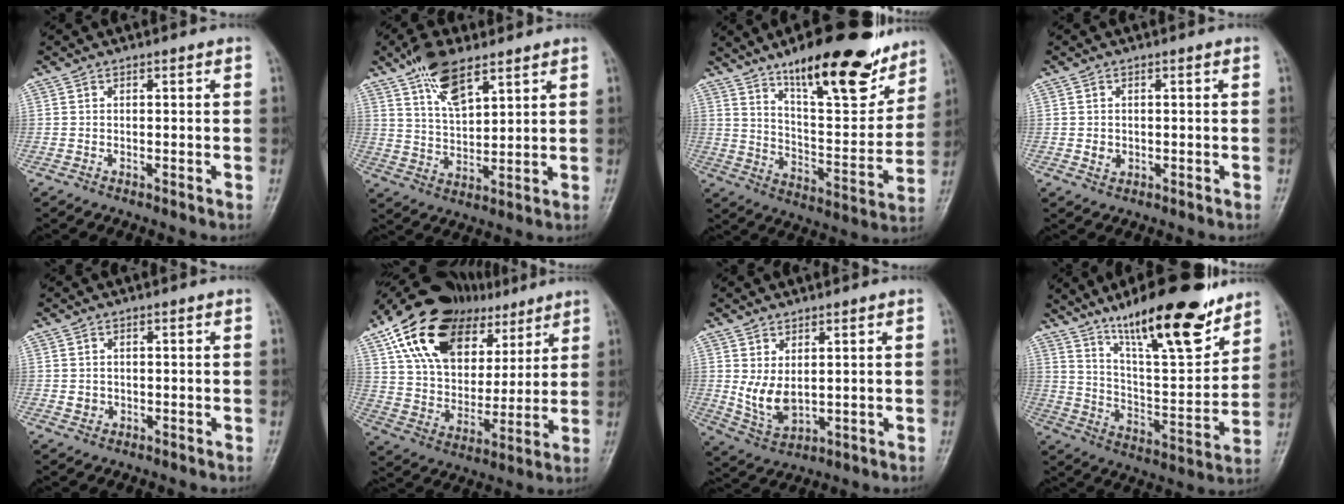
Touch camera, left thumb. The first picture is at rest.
{"total": 10.0, "force": [6.4, 4.2, 6.6], "torque": [-0.105, -0.029, 0.121]}
{"total": 23.1, "force": [15.5, 6.9, 15.6], "torque": [-0.193, -0.073, 0.250]}
{"total": 2.1, "force": [-0.2, 1.8, 1.1], "torque": [-0.011, 0.002, -0.001]}
{"total": 2.0, "force": [-0.2, 1.9, 0.8], "torque": [-0.003, 0.004, -0.001]}
{"total": 22.5, "force": [11.5, 14.5, 12.8], "torque": [-0.189, -0.013, 0.200]}
{"total": 6.6, "force": [1.0, 3.9, 5.1], "torque": [-0.088, -0.012, 0.037]}
{"total": 20.9, "force": [14.5, 5.3, 14.1], "torque": [-0.189, -0.077, 0.241]}